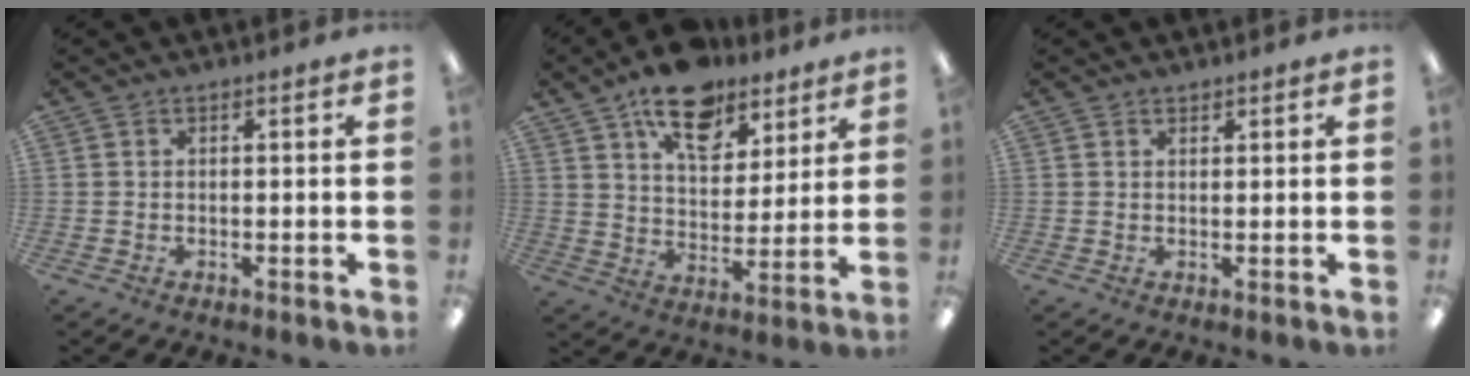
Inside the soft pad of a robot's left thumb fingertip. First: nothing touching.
{"total": 15.8, "force": [11.1, 8.1, 7.7], "torque": [-0.114, -0.056, 0.196]}
{"total": 1.0, "force": [0.9, 0.4, 0.1], "torque": [-0.001, 0.000, 0.017]}